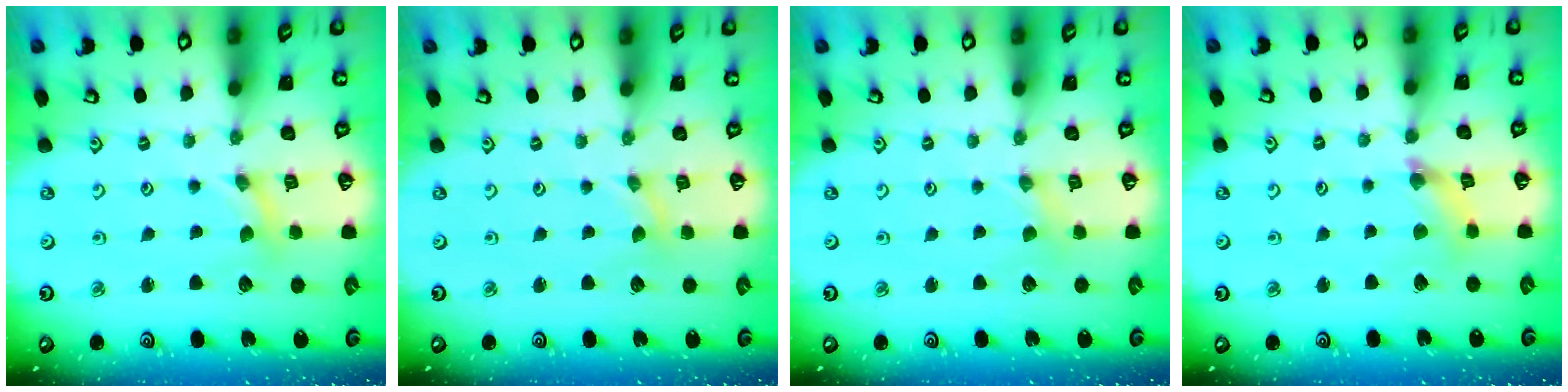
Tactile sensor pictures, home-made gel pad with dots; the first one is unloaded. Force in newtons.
{"total": 0.0}
{"total": 0.7, "press": 0.7, "slide": 0.1}
{"total": 4.2, "press": 4.2, "slide": 0.4}